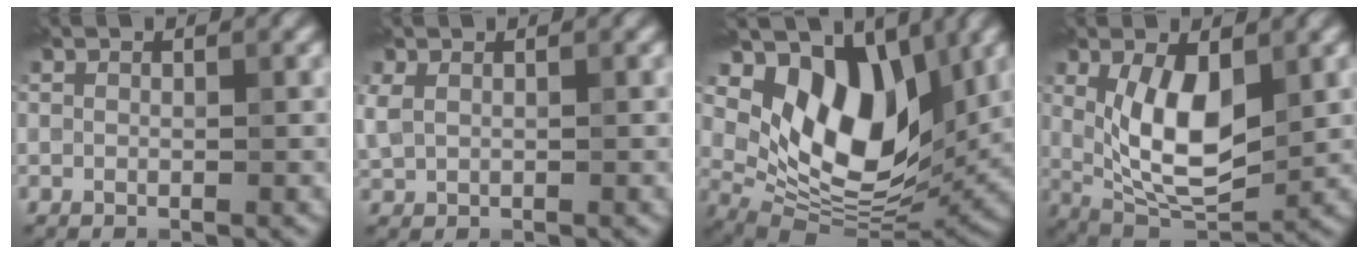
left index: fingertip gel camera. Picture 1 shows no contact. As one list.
[{"total": 1.6, "force": [0.5, 1.2, 1.1], "torque": [-0.028, 0.002, 0.012]}, {"total": 11.1, "force": [4.4, 6.6, 7.8], "torque": [-0.125, -0.016, 0.083]}, {"total": 7.4, "force": [1.1, 3.4, 6.4], "torque": [-0.122, -0.011, 0.022]}]